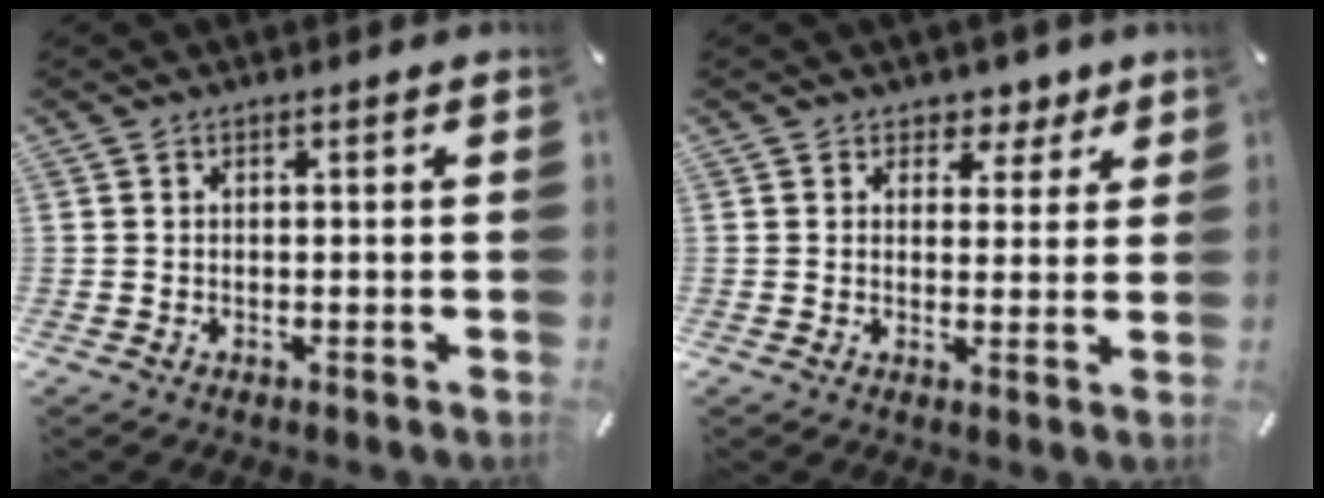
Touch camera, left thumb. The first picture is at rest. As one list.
[{"total": 4.7, "force": [2.6, 3.8, 1.1], "torque": [0.005, -0.016, 0.039]}]